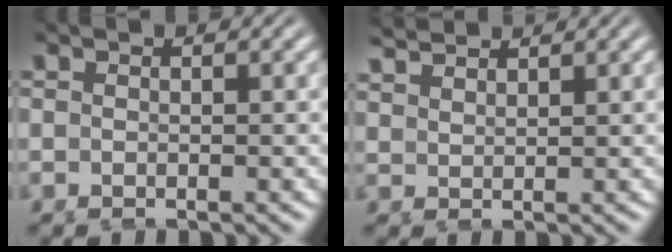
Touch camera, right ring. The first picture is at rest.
{"total": 2.2, "force": [2.1, 0.4, 0.3], "torque": [-0.002, 0.001, 0.043]}